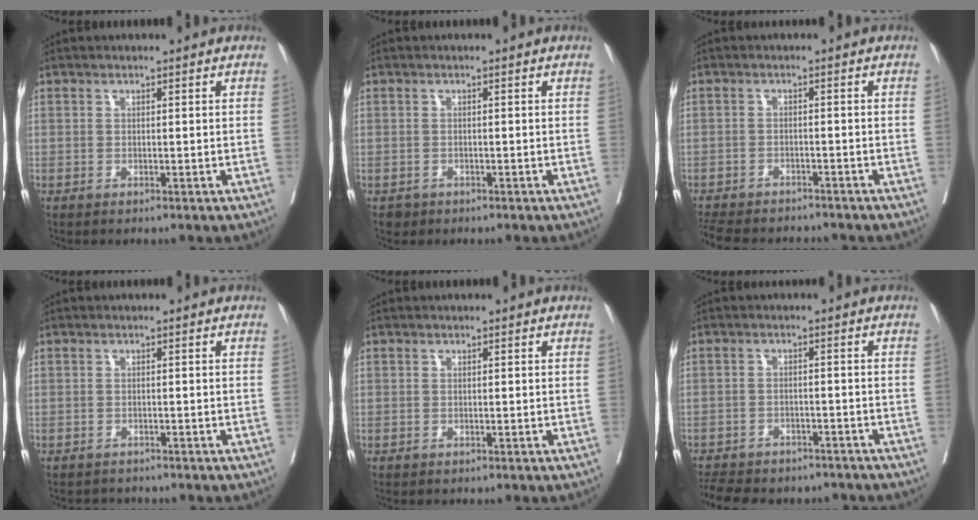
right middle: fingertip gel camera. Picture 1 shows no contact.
{"total": 1.2, "force": [-0.8, 0.9, 0.1], "torque": [-0.003, 0.002, -0.009]}
{"total": 11.7, "force": [-10.6, 3.0, 3.9], "torque": [-0.079, -0.006, -0.148]}
{"total": 1.8, "force": [-1.6, 0.7, -0.5], "torque": [0.005, -0.004, -0.028]}
{"total": 0.0}
{"total": 12.7, "force": [-11.0, 4.8, 4.1], "torque": [-0.090, 0.003, -0.142]}